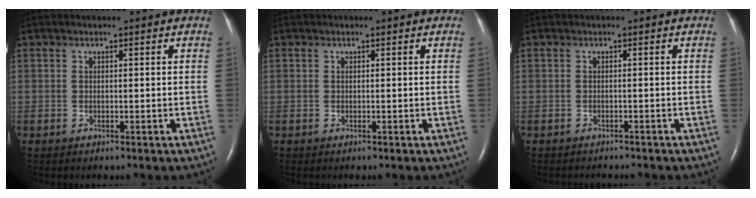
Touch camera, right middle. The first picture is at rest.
{"total": 0.0}
{"total": 3.1, "force": [-2.9, 1.0, 0.9], "torque": [-0.018, -0.004, -0.030]}